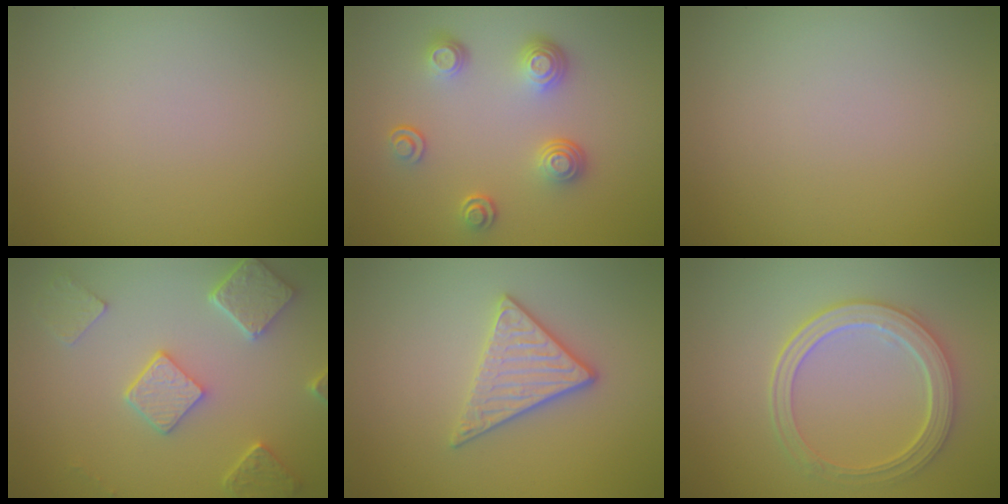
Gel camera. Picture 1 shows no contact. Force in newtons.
{"total": 3.7, "press": 2.7, "slide": 2.6}
{"total": 0.0}
{"total": 4.9, "press": 3.9, "slide": 2.9}
{"total": 3.3, "press": 2.9, "slide": 1.5}
{"total": 4.3, "press": 3.7, "slide": 2.2}